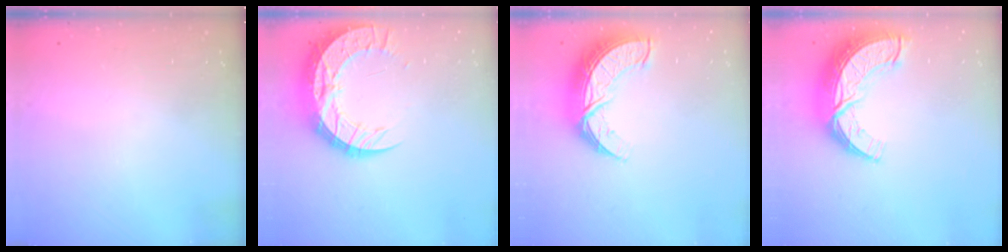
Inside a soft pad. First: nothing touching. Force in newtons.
{"total": 17.5, "press": 17.4, "slide": 1.4}
{"total": 11.4, "press": 11.4, "slide": 0.8}
{"total": 15.1, "press": 15.1, "slide": 1.3}